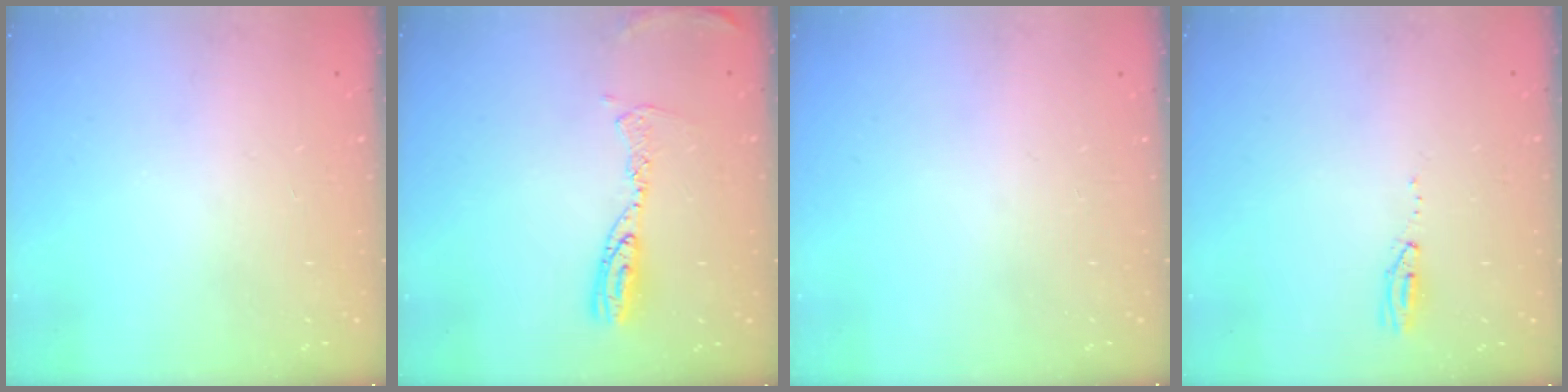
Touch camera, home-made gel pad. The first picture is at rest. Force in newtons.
{"total": 9.5, "press": 9.4, "slide": 0.9}
{"total": 0.0}
{"total": 4.2, "press": 2.6, "slide": 3.3}